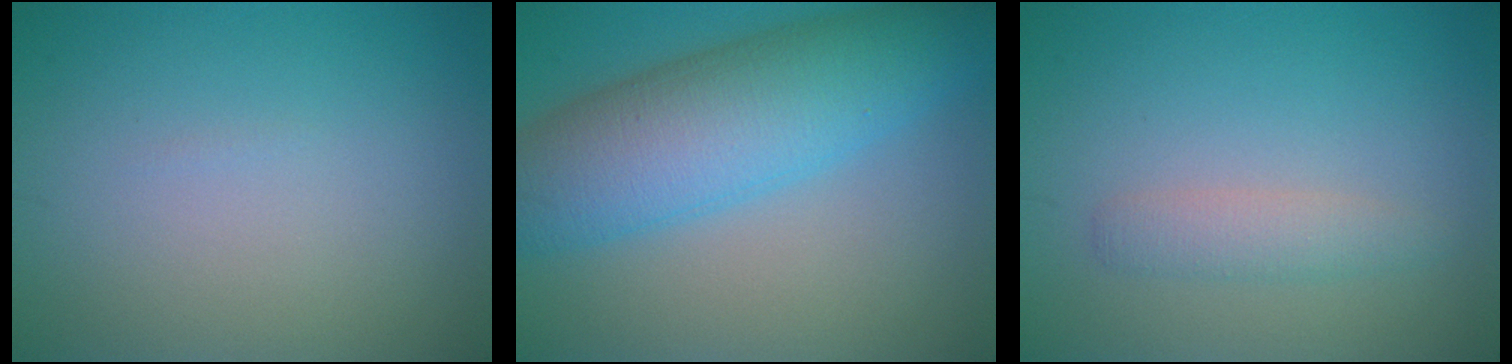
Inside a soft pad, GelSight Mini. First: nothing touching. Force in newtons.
{"total": 9.4, "press": 9.4, "slide": 0.3}
{"total": 1.9, "press": 1.9, "slide": 0.1}